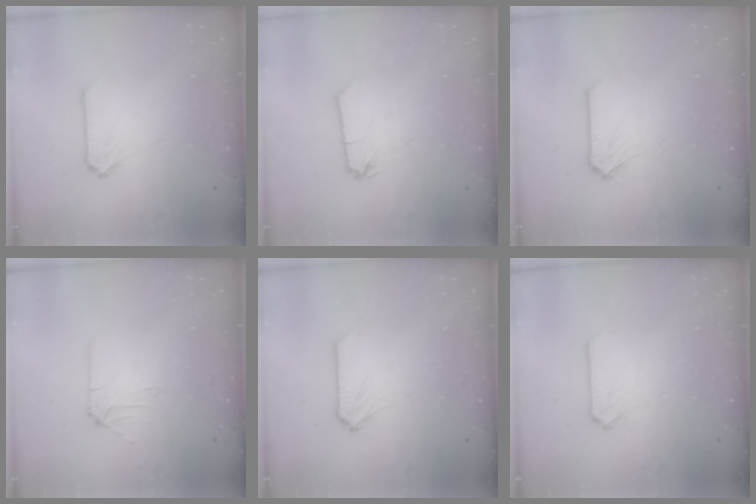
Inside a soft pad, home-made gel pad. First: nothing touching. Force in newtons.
{"total": 0.0}
{"total": 0.0}
{"total": 3.5, "press": 3.4, "slide": 0.8}
{"total": 0.0}
{"total": 0.0}